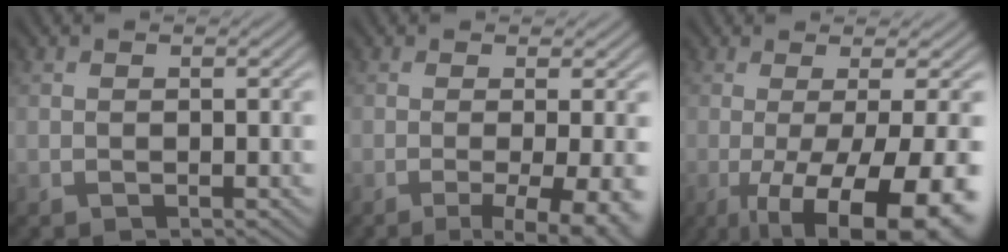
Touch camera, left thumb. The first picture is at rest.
{"total": 7.0, "force": [-2.1, 1.6, 6.4], "torque": [-0.089, -0.004, -0.026]}
{"total": 13.5, "force": [-4.2, 3.5, 12.4], "torque": [-0.166, -0.005, -0.052]}